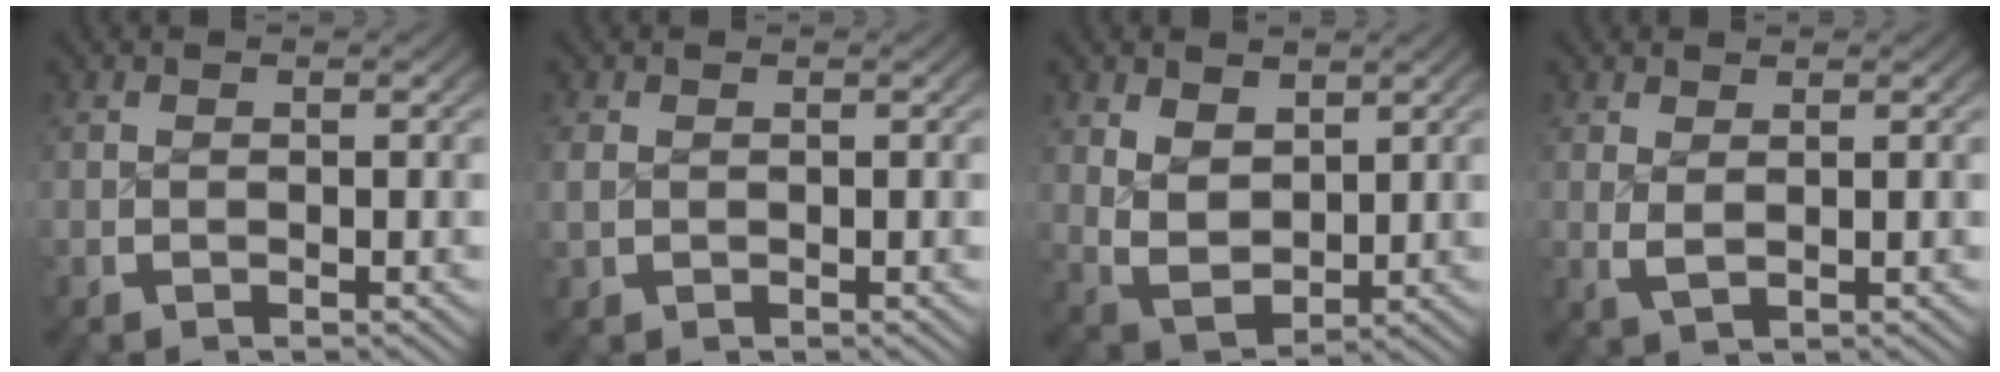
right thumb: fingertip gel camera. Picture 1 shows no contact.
{"total": 1.1, "force": [0.2, 0.9, 0.5], "torque": [-0.017, -0.003, 0.008]}
{"total": 5.6, "force": [0.5, 4.2, 3.6], "torque": [-0.092, -0.034, 0.028]}
{"total": 1.5, "force": [0.7, 0.6, 1.2], "torque": [-0.029, -0.008, 0.022]}